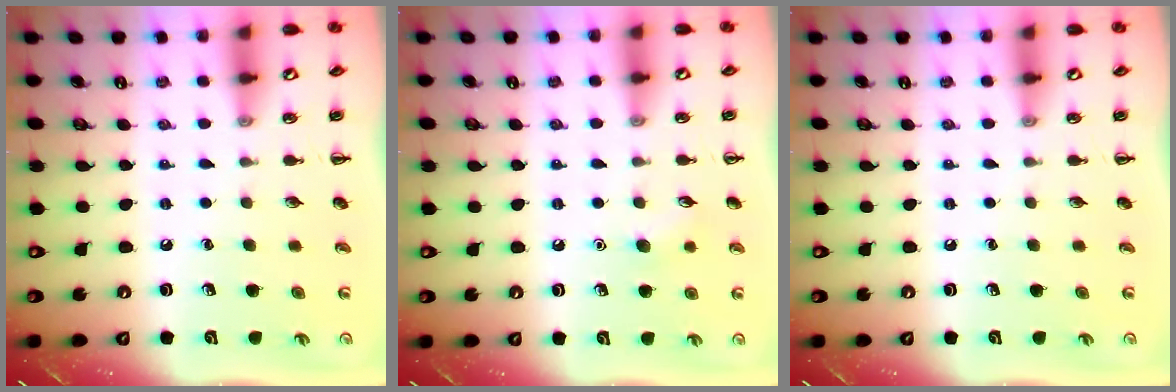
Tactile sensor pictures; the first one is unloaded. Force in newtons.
{"total": 5.6, "press": 5.4, "slide": 1.5}
{"total": 0.0}